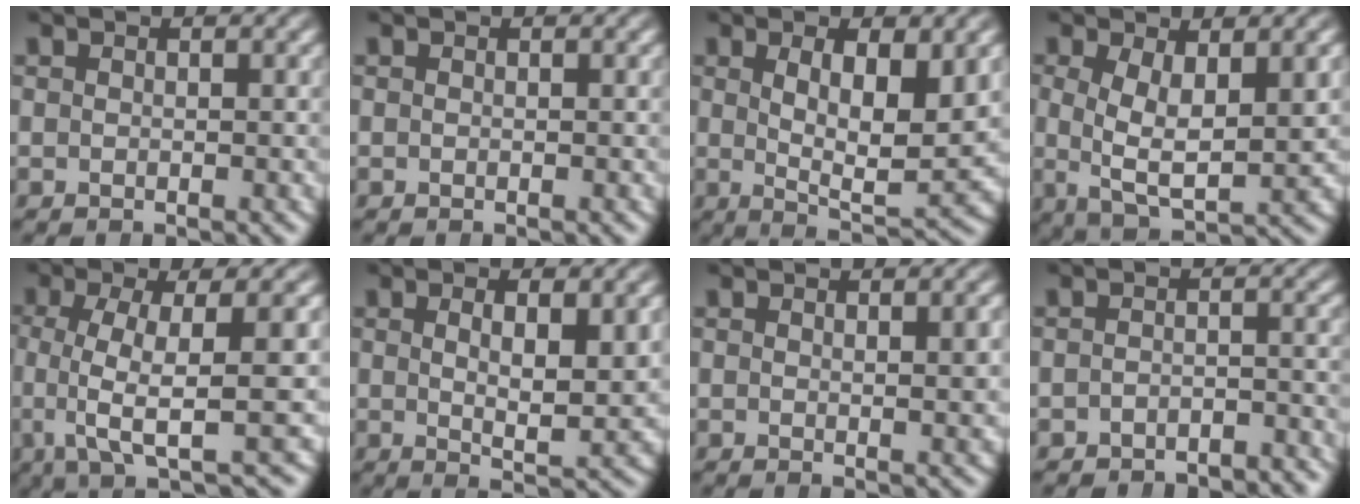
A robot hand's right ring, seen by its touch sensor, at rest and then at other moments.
{"total": 0.0}
{"total": 6.6, "force": [0.4, 2.2, 6.2], "torque": [-0.101, -0.024, 0.015]}
{"total": 5.7, "force": [-0.2, 3.4, 4.6], "torque": [-0.096, -0.028, 0.009]}
{"total": 7.3, "force": [-1.0, 2.5, 6.8], "torque": [-0.130, -0.019, -0.012]}
{"total": 3.8, "force": [0.6, 0.7, 3.7], "torque": [-0.061, -0.014, 0.015]}
{"total": 1.4, "force": [0.3, -0.2, 1.4], "torque": [-0.013, -0.005, 0.006]}
{"total": 3.7, "force": [-3.6, 0.9, 0.3], "torque": [-0.002, -0.011, -0.058]}